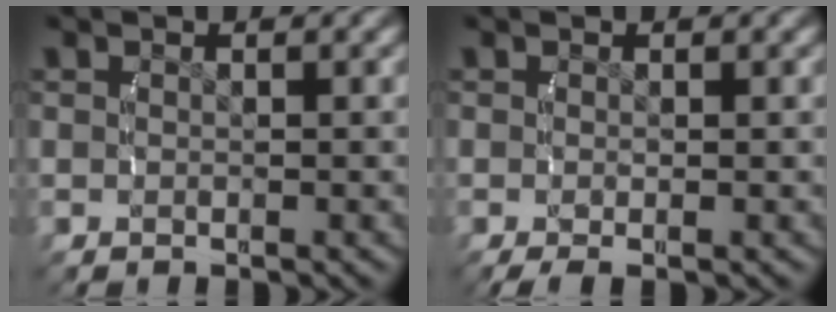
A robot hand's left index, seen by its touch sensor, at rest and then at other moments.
{"total": 1.0, "force": [-0.7, 0.2, 0.7], "torque": [-0.014, -0.010, -0.008]}